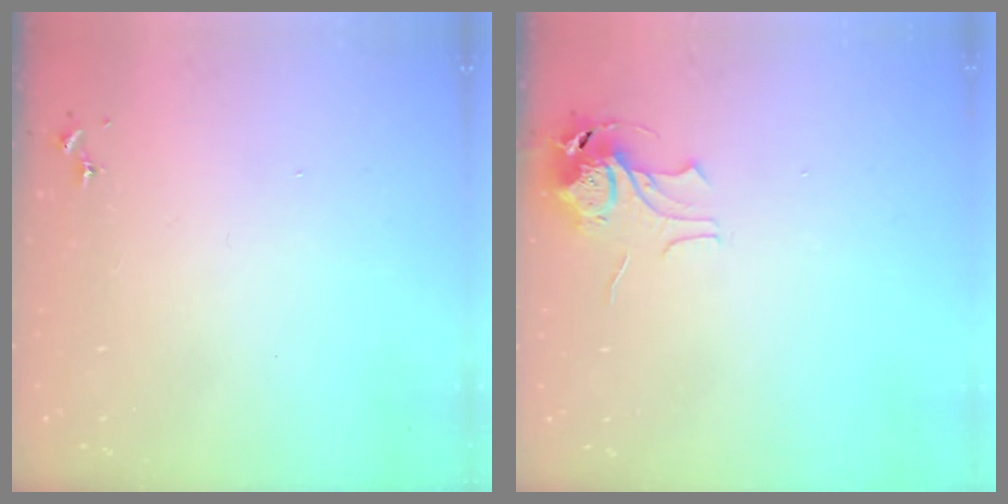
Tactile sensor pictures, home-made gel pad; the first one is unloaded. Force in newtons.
{"total": 8.0, "press": 8.0, "slide": 0.5}